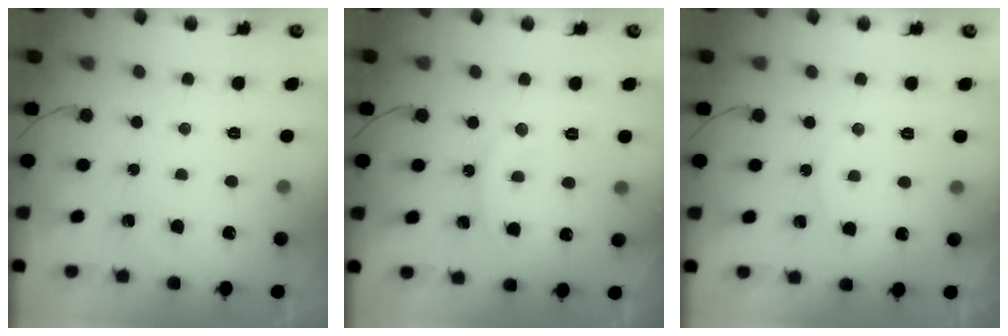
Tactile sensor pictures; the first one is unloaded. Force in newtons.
{"total": 8.6, "press": 8.6, "slide": 0.6}
{"total": 3.6, "press": 3.6, "slide": 0.4}